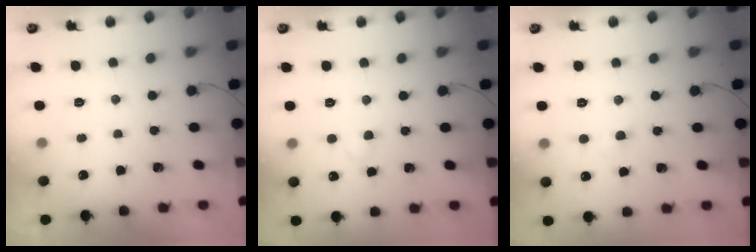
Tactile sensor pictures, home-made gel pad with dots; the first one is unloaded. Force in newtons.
{"total": 2.0, "press": 1.7, "slide": 0.9}
{"total": 2.4, "press": 2.3, "slide": 0.9}